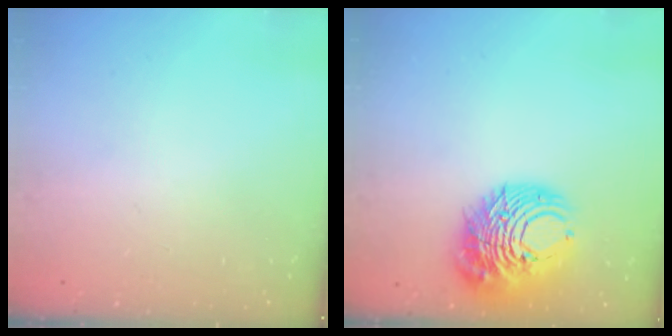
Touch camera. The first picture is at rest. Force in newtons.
{"total": 13.0, "press": 12.9, "slide": 1.6}